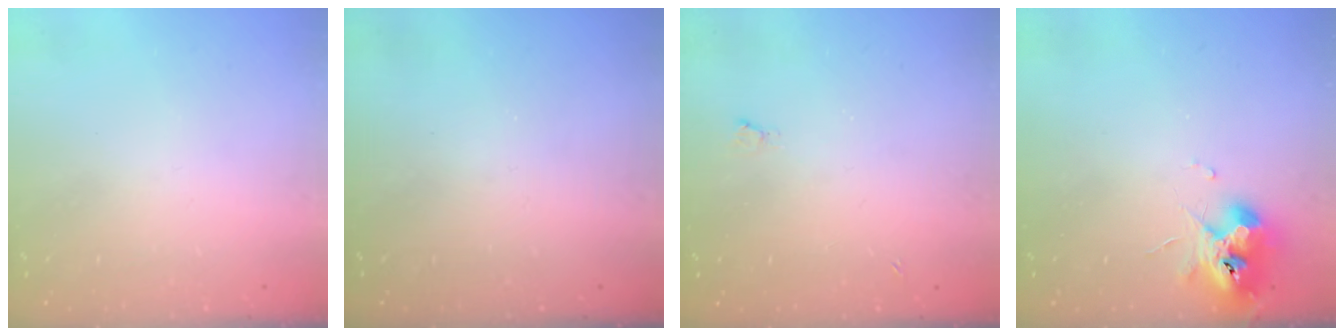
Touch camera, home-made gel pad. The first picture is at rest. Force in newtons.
{"total": 0.0}
{"total": 2.4, "press": 2.4, "slide": 0.5}
{"total": 10.9, "press": 10.9, "slide": 0.5}